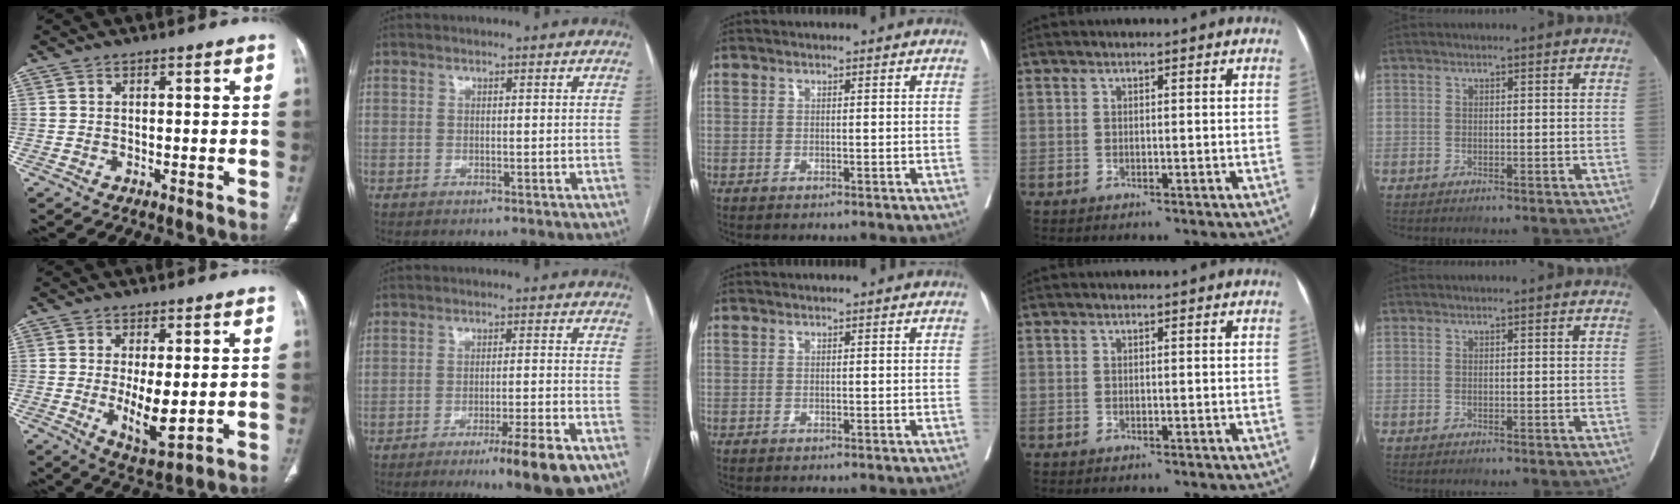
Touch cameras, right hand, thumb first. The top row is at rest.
{"thumb": {"total": 7.8, "force": [-0.3, 3.0, 7.2], "torque": [-0.116, -0.022, 0.006]}, "index": {"total": 8.8, "force": [-5.2, 0.1, 7.1], "torque": [-0.098, -0.017, -0.079]}}